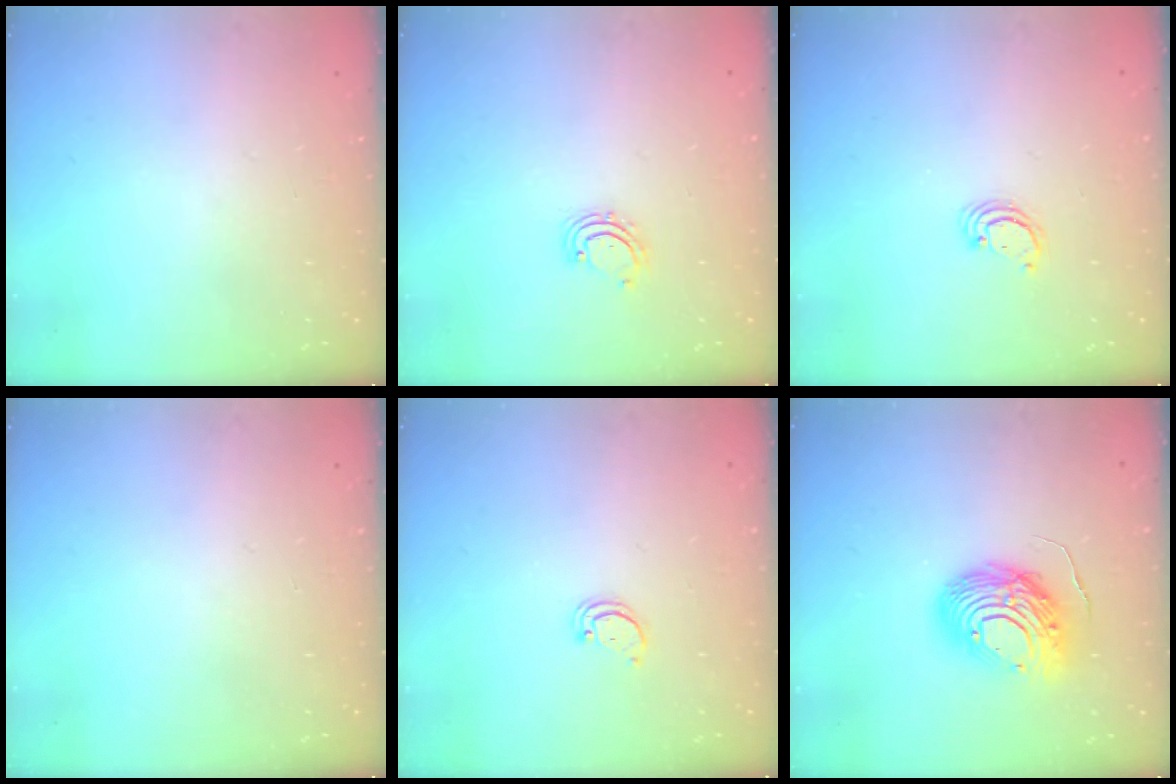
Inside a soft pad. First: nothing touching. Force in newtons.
{"total": 2.9, "press": 2.9, "slide": 0.4}
{"total": 2.6, "press": 2.6, "slide": 0.3}
{"total": 0.0}
{"total": 1.5, "press": 1.5, "slide": 0.1}
{"total": 12.5, "press": 12.4, "slide": 0.9}